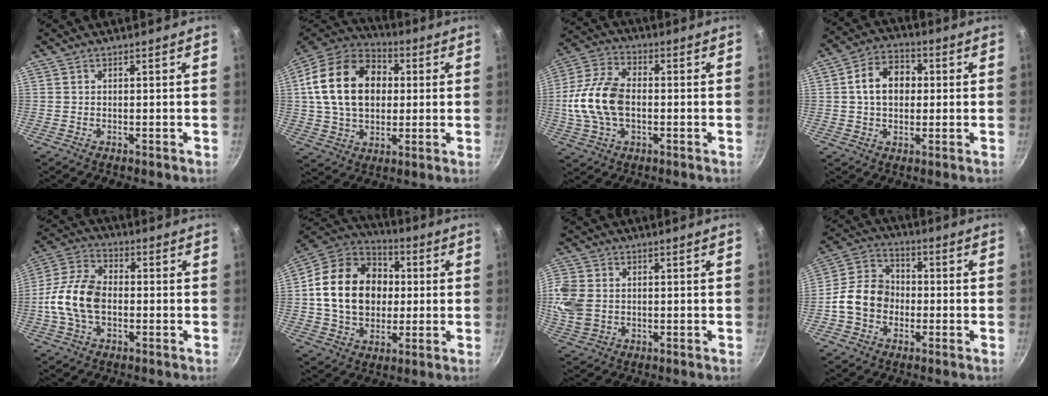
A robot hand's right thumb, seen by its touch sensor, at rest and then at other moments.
{"total": 21.3, "force": [3.4, 15.3, 14.4], "torque": [-0.231, 0.023, 0.051]}
{"total": 14.1, "force": [-1.0, 8.8, 11.0], "torque": [-0.211, 0.026, -0.029]}
{"total": 8.9, "force": [0.9, 6.5, 6.0], "torque": [-0.067, 0.019, 0.002]}
{"total": 12.7, "force": [-1.7, 8.0, 9.7], "torque": [-0.176, 0.031, -0.046]}
{"total": 21.1, "force": [1.6, 16.4, 13.1], "torque": [-0.200, 0.029, 0.023]}
{"total": 8.7, "force": [0.3, 6.9, 5.2], "torque": [-0.108, -0.006, 0.002]}
{"total": 10.8, "force": [-2.2, 8.8, 5.9], "torque": [-0.078, 0.030, -0.058]}